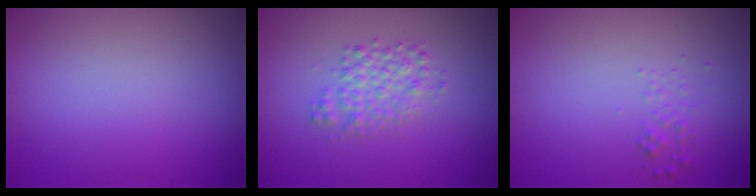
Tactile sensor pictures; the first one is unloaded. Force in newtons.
{"total": 2.6, "press": 2.6, "slide": 0.0}
{"total": 1.0, "press": 1.0, "slide": 0.0}